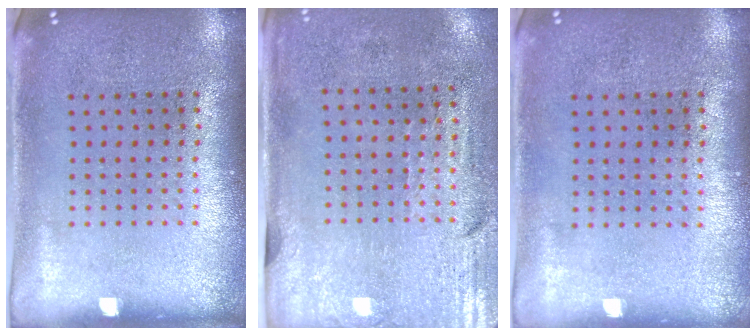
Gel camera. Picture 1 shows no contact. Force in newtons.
{"total": 3.0, "press": 2.5, "slide": 1.6}
{"total": 0.0}